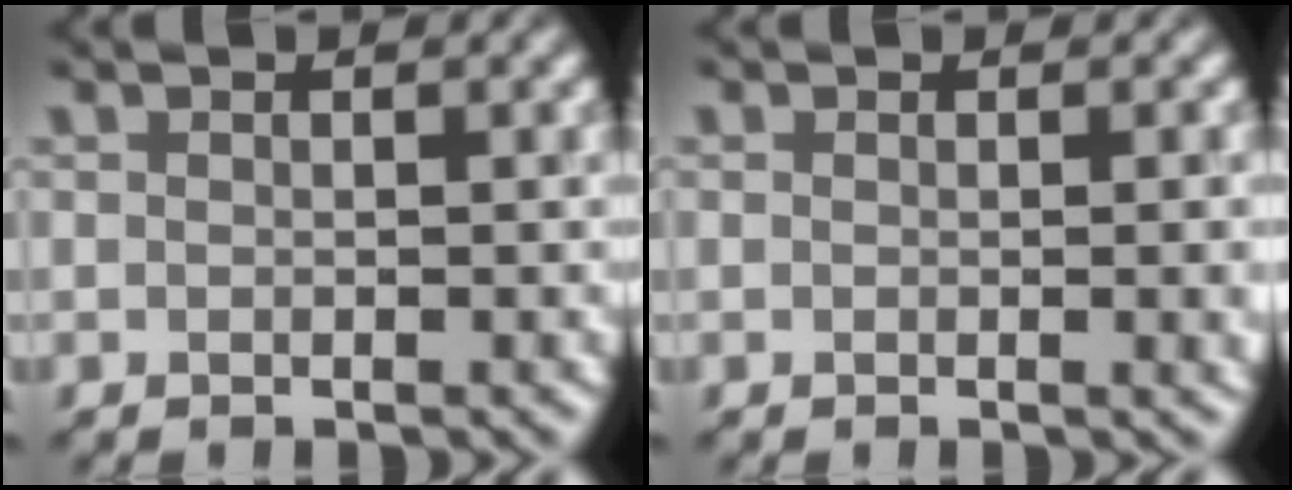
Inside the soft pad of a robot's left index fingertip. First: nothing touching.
{"total": 2.3, "force": [-0.1, 0.8, 2.2], "torque": [-0.019, -0.006, 0.001]}